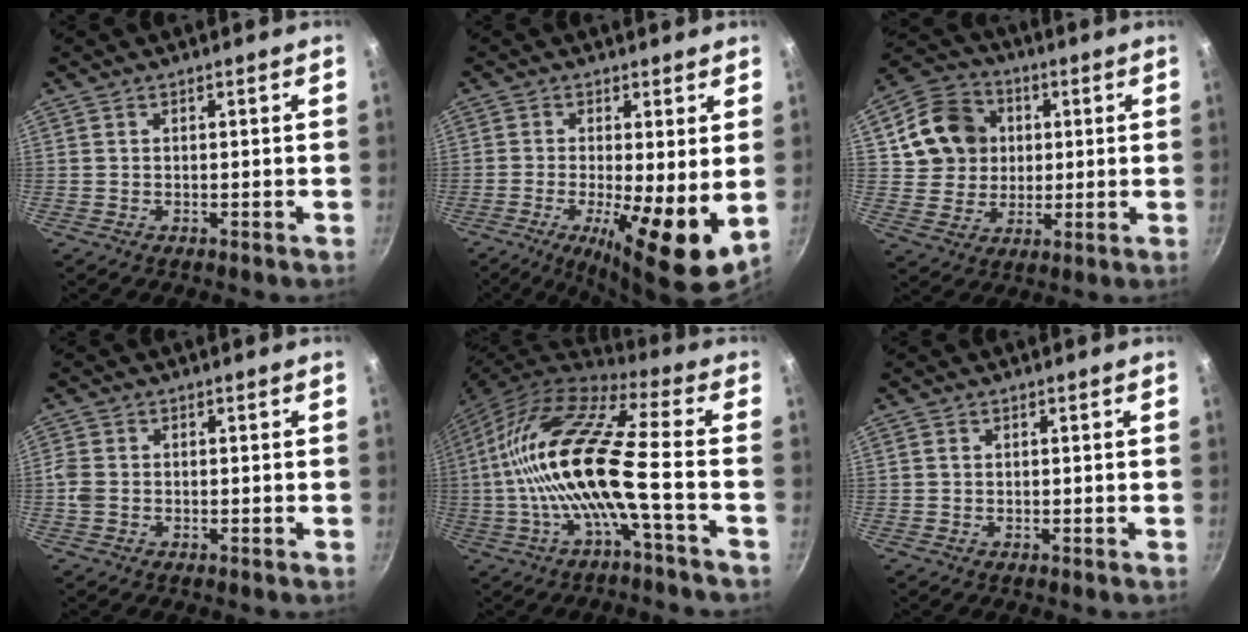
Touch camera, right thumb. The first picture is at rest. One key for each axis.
{"total": 11.9, "fx": -1.6, "fy": 3.2, "fz": 11.4, "tx": -0.184, "ty": -0.017, "tz": -0.025}
{"total": 13.2, "fx": 2.9, "fy": 11.7, "fz": 5.5, "tx": -0.077, "ty": 0.013, "tz": 0.049}
{"total": 2.6, "fx": -0.5, "fy": 2.0, "fz": 1.5, "tx": -0.033, "ty": 0.005, "tz": -0.013}
{"total": 18.4, "fx": -3.1, "fy": 3.4, "fz": 17.8, "tx": -0.338, "ty": 0.038, "tz": -0.071}
{"total": 0.7, "fx": 0.1, "fy": 0.6, "fz": 0.2, "tx": -0.002, "ty": 0.003, "tz": 0.001}